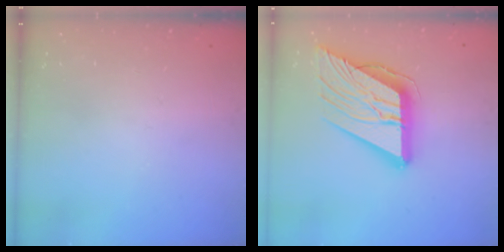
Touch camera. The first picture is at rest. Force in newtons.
{"total": 24.5, "press": 24.3, "slide": 3.0}